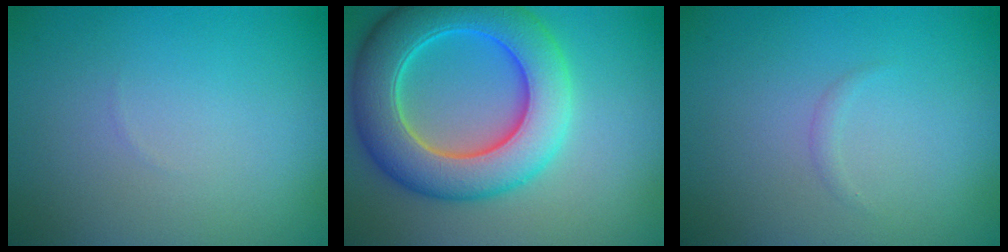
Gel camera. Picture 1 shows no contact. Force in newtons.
{"total": 9.5, "press": 9.5, "slide": 0.2}
{"total": 0.5, "press": 0.5, "slide": 0.0}